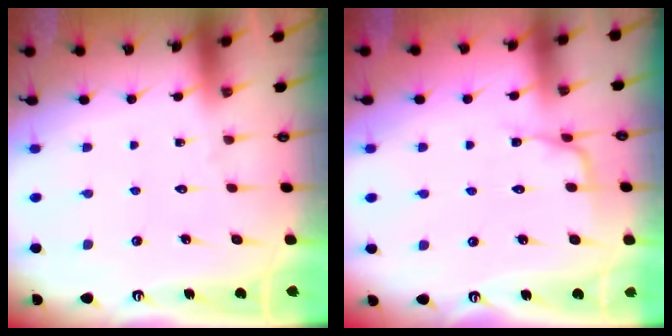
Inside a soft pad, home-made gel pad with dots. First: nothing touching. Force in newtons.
{"total": 2.8, "press": 2.8, "slide": 0.4}